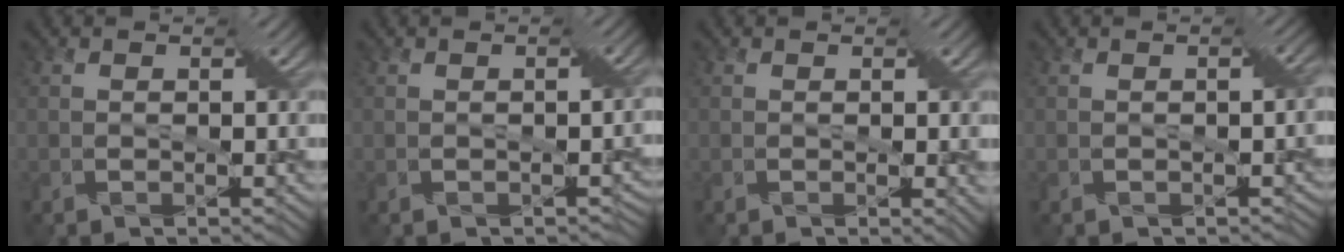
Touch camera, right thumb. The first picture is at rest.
{"total": 1.9, "force": [-0.5, 1.3, 1.3], "torque": [-0.005, -0.009, -0.005]}
{"total": 2.1, "force": [0.1, 1.1, 1.7], "torque": [-0.016, -0.006, 0.005]}
{"total": 1.8, "force": [-0.4, 1.2, 1.2], "torque": [-0.008, -0.008, -0.006]}